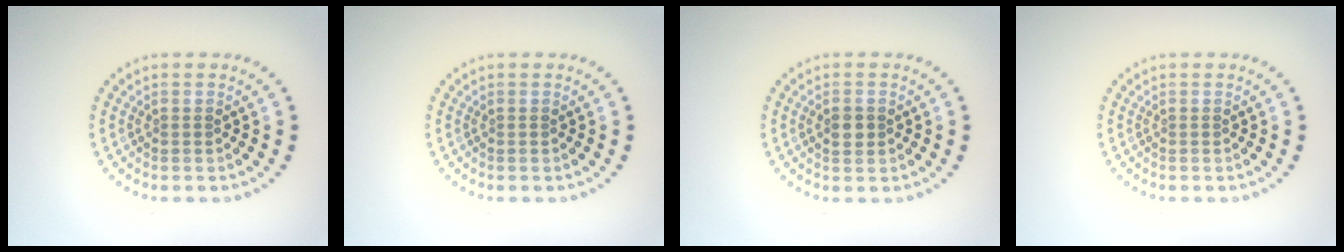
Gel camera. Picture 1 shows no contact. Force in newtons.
{"total": 0.0}
{"total": 1.9, "press": 1.9, "slide": 0.1}
{"total": 0.0}